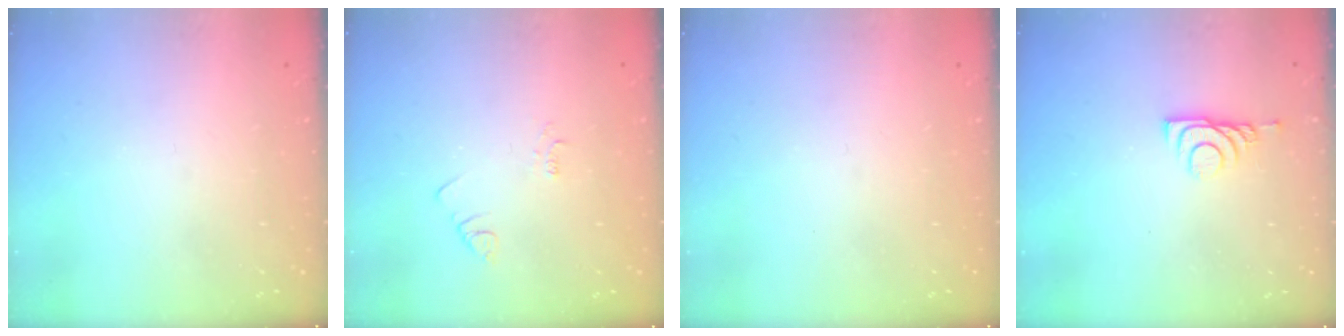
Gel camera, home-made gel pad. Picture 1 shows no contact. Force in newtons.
{"total": 2.1, "press": 2.1, "slide": 0.4}
{"total": 0.0}
{"total": 6.0, "press": 5.9, "slide": 0.8}